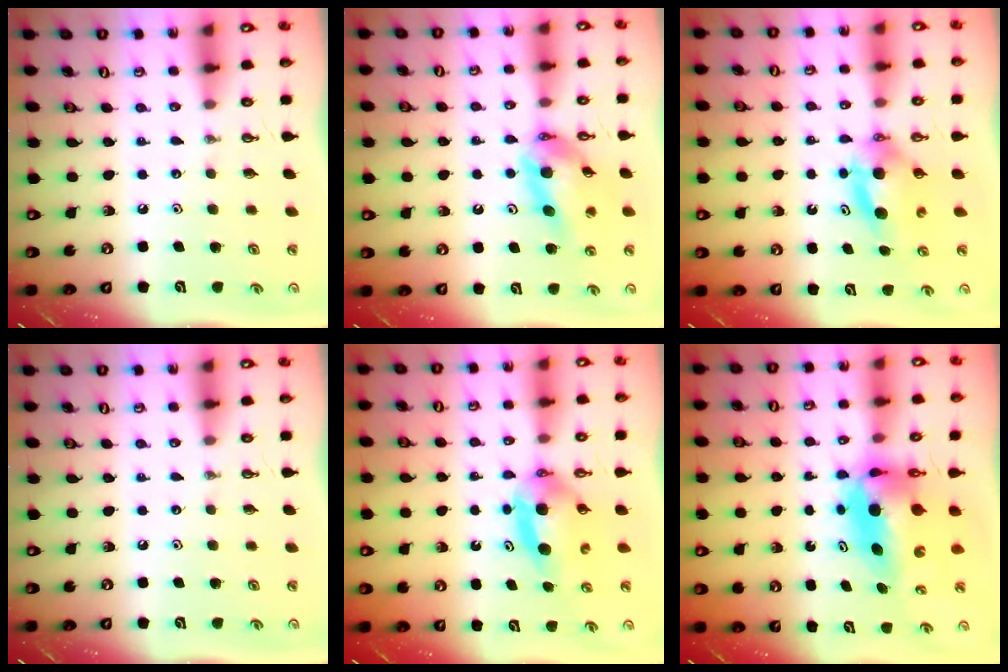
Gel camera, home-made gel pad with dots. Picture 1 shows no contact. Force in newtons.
{"total": 12.1, "press": 12.0, "slide": 1.4}
{"total": 6.4, "press": 6.1, "slide": 2.0}
{"total": 0.0}
{"total": 7.4, "press": 5.2, "slide": 5.2}
{"total": 9.9, "press": 9.2, "slide": 3.6}